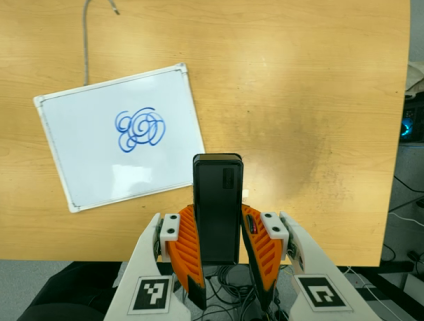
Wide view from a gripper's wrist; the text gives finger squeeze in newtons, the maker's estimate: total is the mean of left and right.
{"total": 5.5, "left": 4.2, "right": 6.8}